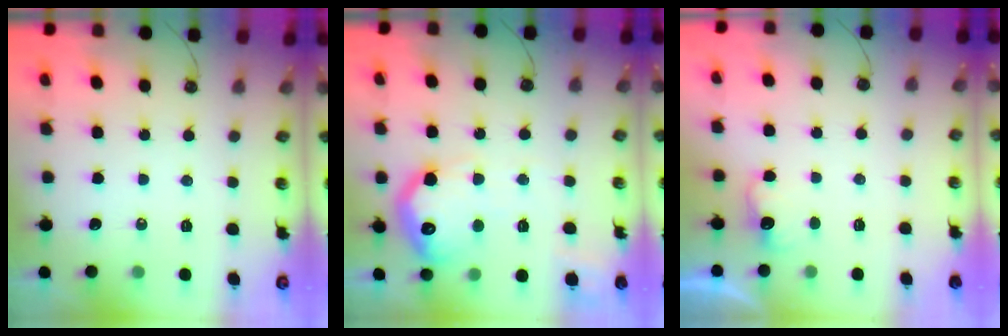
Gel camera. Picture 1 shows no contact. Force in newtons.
{"total": 19.7, "press": 19.7, "slide": 1.4}
{"total": 2.7, "press": 2.6, "slide": 0.9}